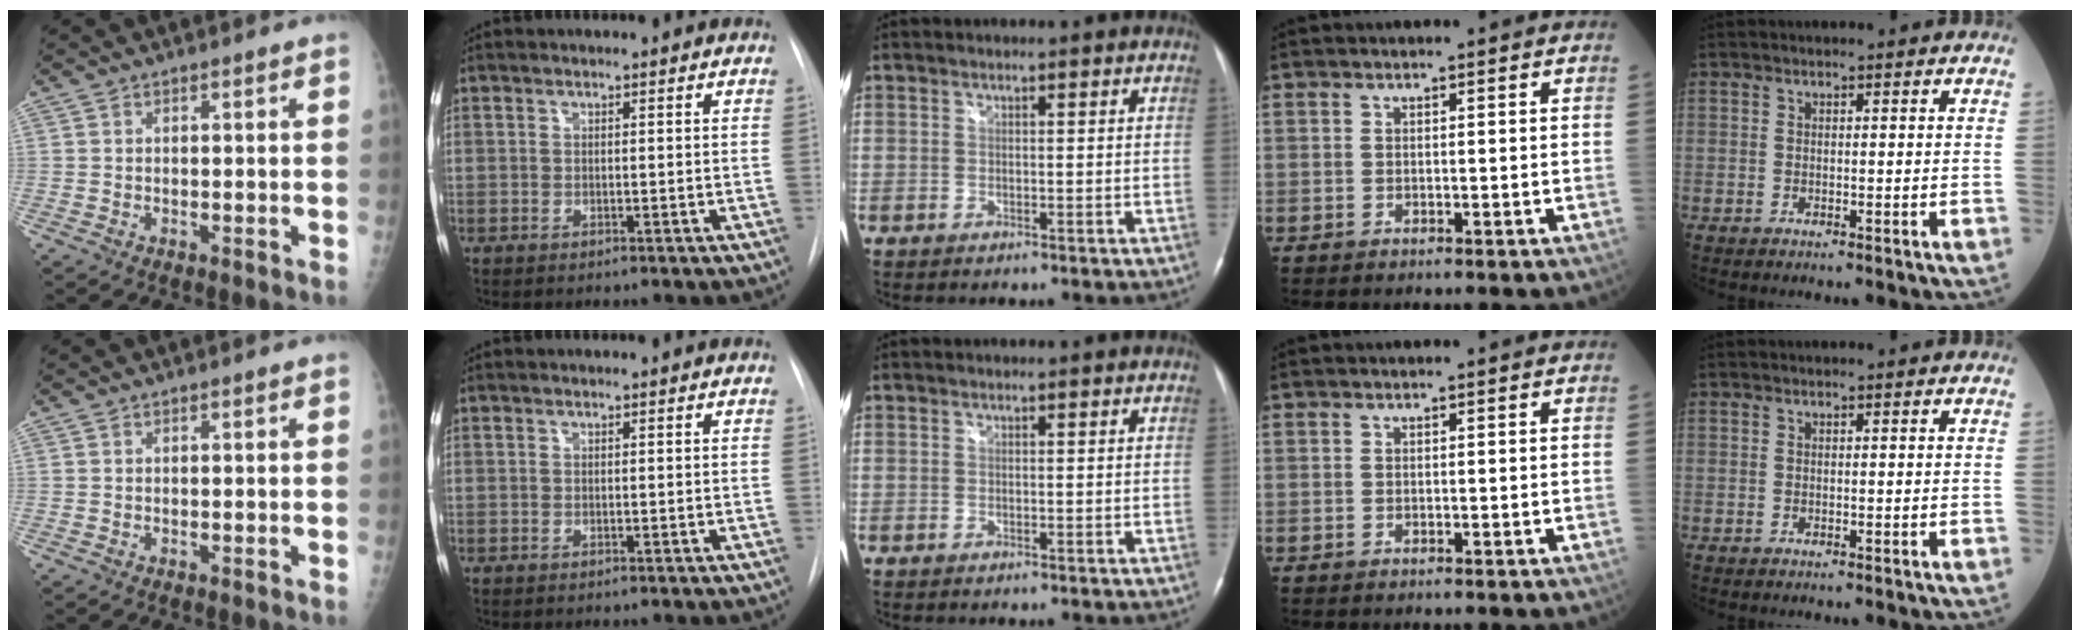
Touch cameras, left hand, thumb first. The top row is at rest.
{}